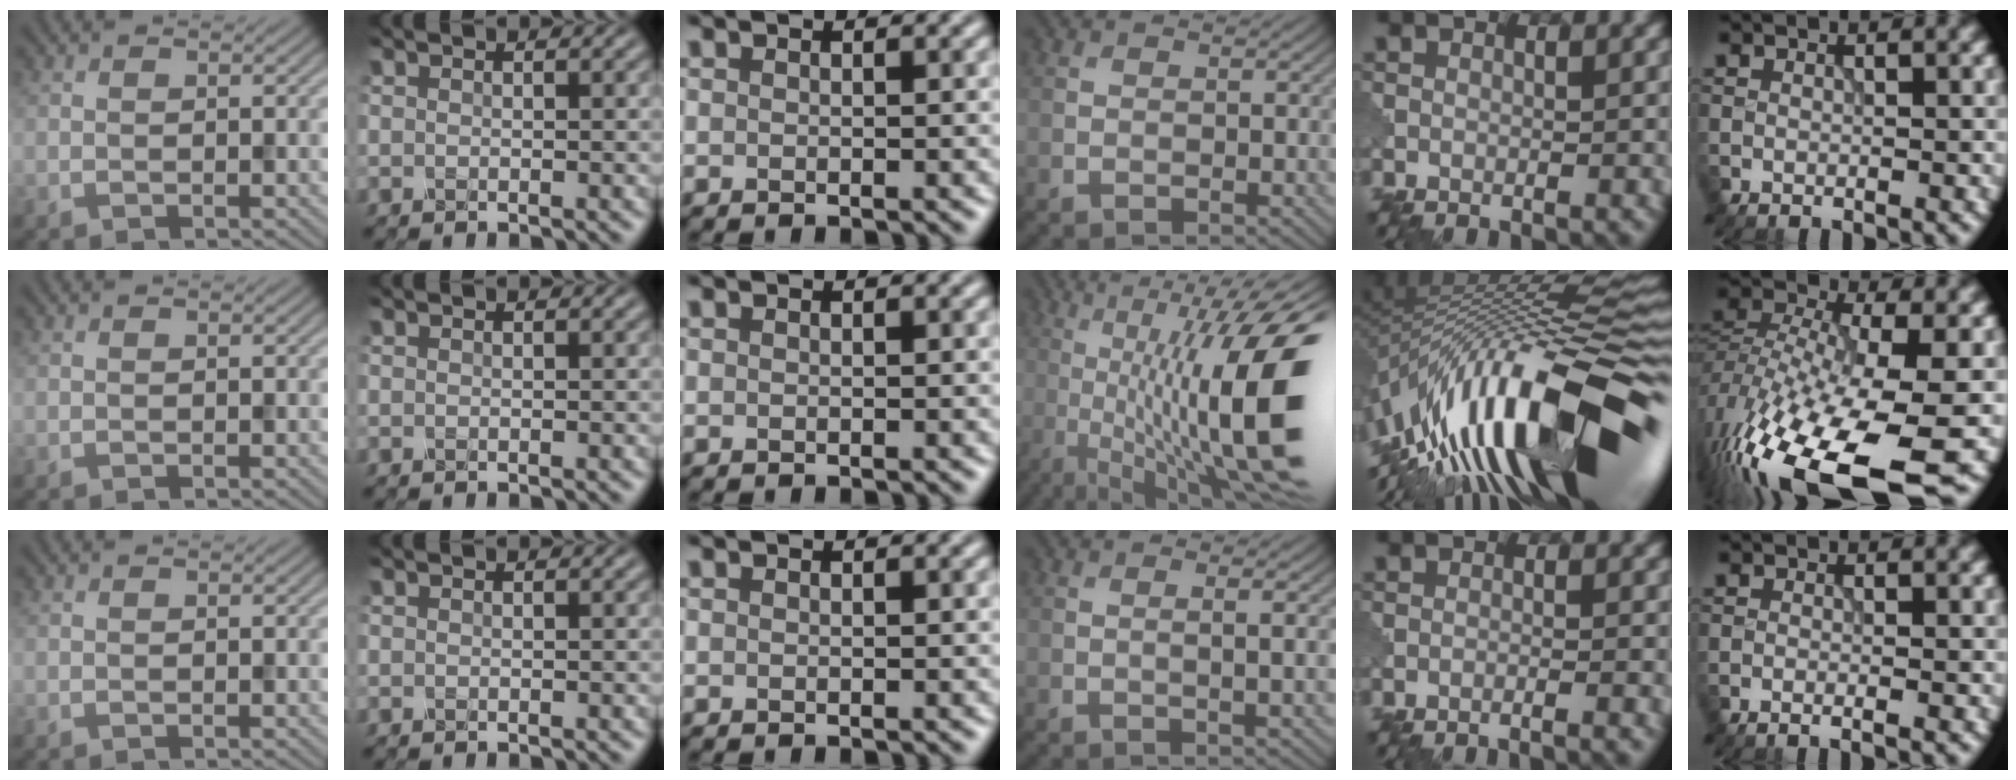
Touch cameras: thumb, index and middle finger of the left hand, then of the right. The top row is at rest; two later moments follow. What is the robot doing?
{"motion": "shake", "object": "plastic piggy bank"}